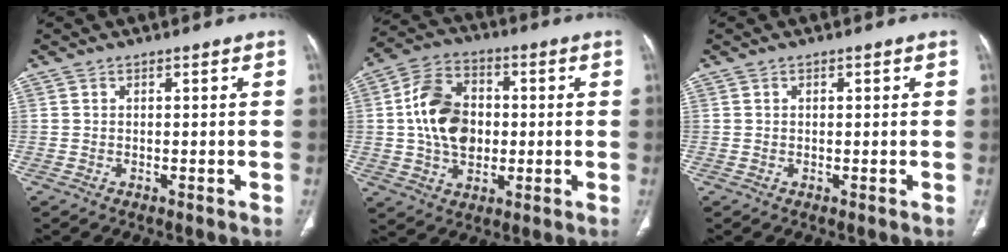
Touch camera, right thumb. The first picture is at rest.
{"total": 13.9, "force": [0.4, 9.9, 9.7], "torque": [-0.157, 0.016, 0.006]}
{"total": 0.6, "force": [0.3, 0.3, 0.4], "torque": [-0.004, 0.001, 0.004]}